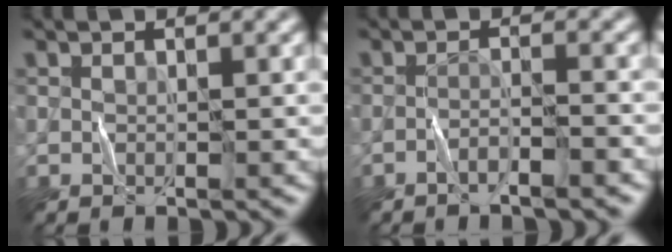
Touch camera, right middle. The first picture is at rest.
{"total": 1.9, "force": [-1.7, -0.2, 0.8], "torque": [-0.008, 0.009, -0.036]}